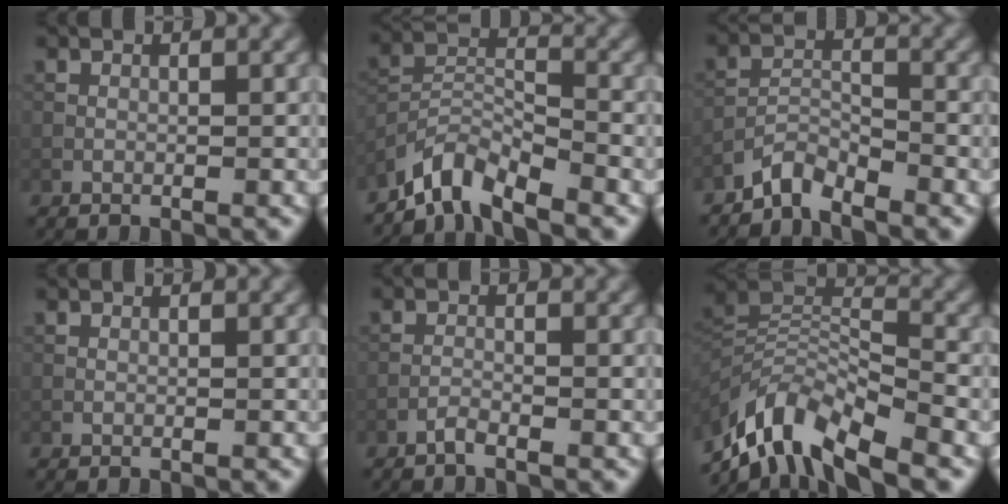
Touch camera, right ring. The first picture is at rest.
{"total": 4.8, "force": [-4.3, 1.1, 1.8], "torque": [-0.031, 0.000, -0.093]}
{"total": 2.8, "force": [-2.7, 0.6, 0.8], "torque": [-0.016, 0.004, -0.061]}
{"total": 0.0}
{"total": 0.8, "force": [-0.6, 0.0, 0.4], "torque": [-0.009, 0.004, -0.016]}
{"total": 9.8, "force": [-7.2, 3.2, 5.8], "torque": [-0.101, 0.005, -0.145]}